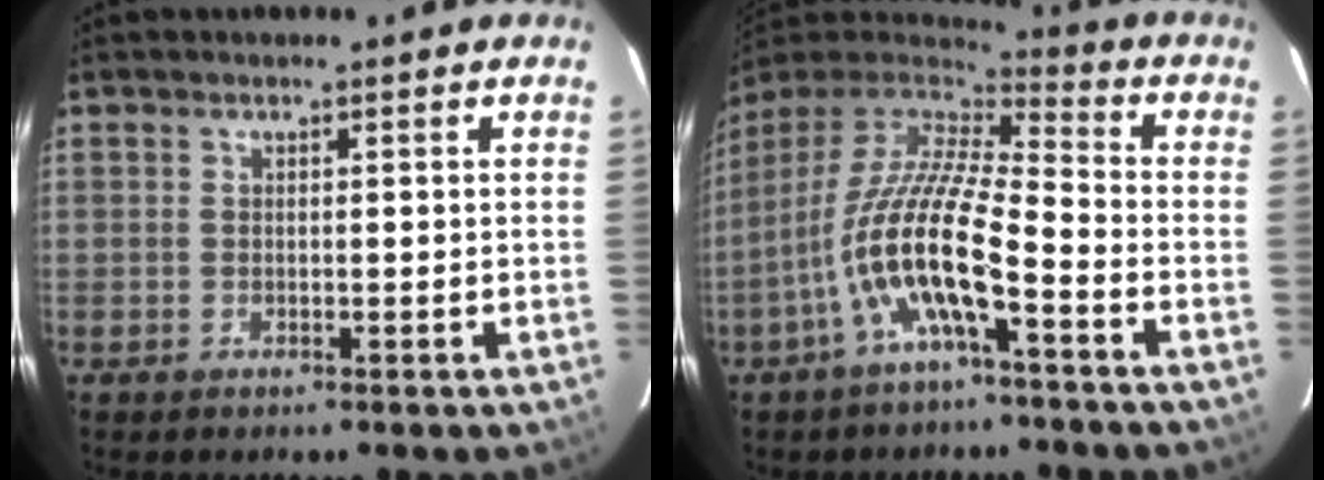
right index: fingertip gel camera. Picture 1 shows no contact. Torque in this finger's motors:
{"motor_torque": [1.87, -0.26, 1.05, 0.21]}